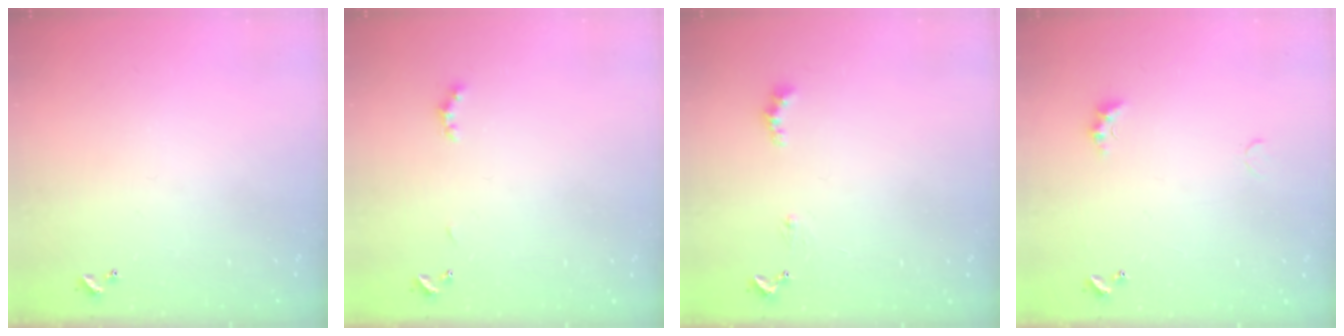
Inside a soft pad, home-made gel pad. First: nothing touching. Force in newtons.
{"total": 2.6, "press": 2.5, "slide": 0.6}
{"total": 2.0, "press": 1.9, "slide": 0.4}
{"total": 2.6, "press": 2.5, "slide": 0.7}